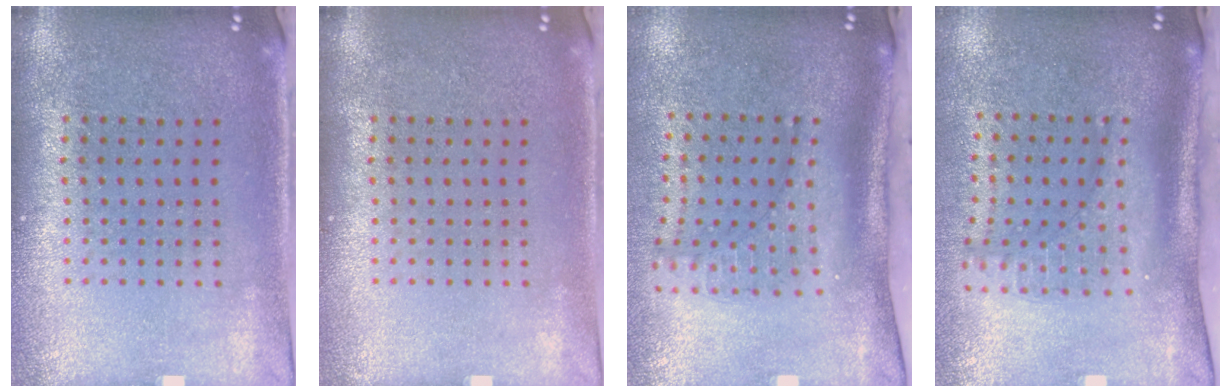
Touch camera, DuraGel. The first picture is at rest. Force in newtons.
{"total": 0.0}
{"total": 1.9, "press": 1.4, "slide": 1.3}
{"total": 2.3, "press": 1.6, "slide": 1.6}